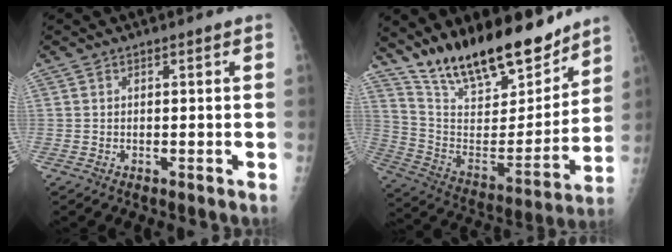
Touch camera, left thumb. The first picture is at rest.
{"total": 22.4, "force": [17.9, 7.6, 11.1], "torque": [-0.153, -0.094, 0.311]}